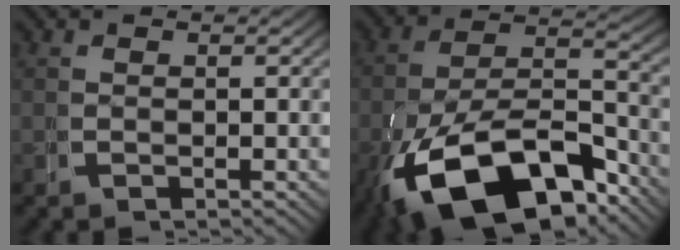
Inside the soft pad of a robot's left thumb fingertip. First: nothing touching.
{"total": 15.8, "force": [-6.8, 8.7, 11.3], "torque": [-0.216, -0.063, -0.081]}